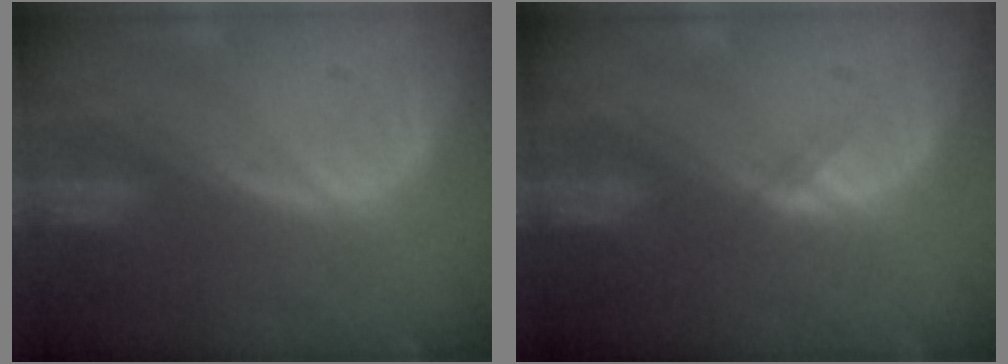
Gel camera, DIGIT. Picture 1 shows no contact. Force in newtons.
{"total": 1.1, "press": 0.8, "slide": 0.7}